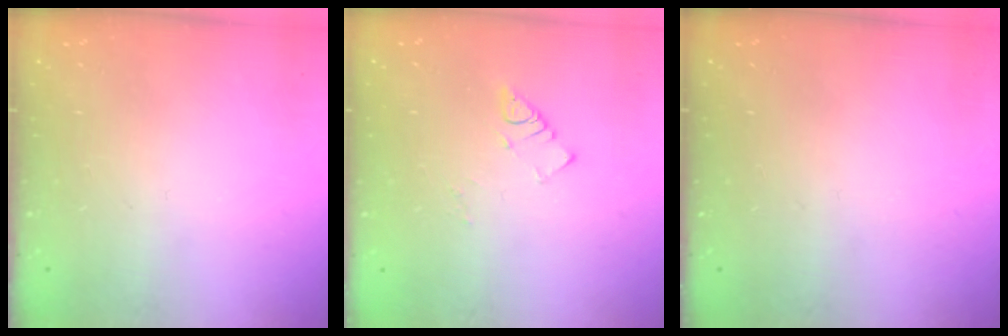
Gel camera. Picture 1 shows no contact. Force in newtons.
{"total": 4.0, "press": 4.0, "slide": 0.4}
{"total": 0.0}